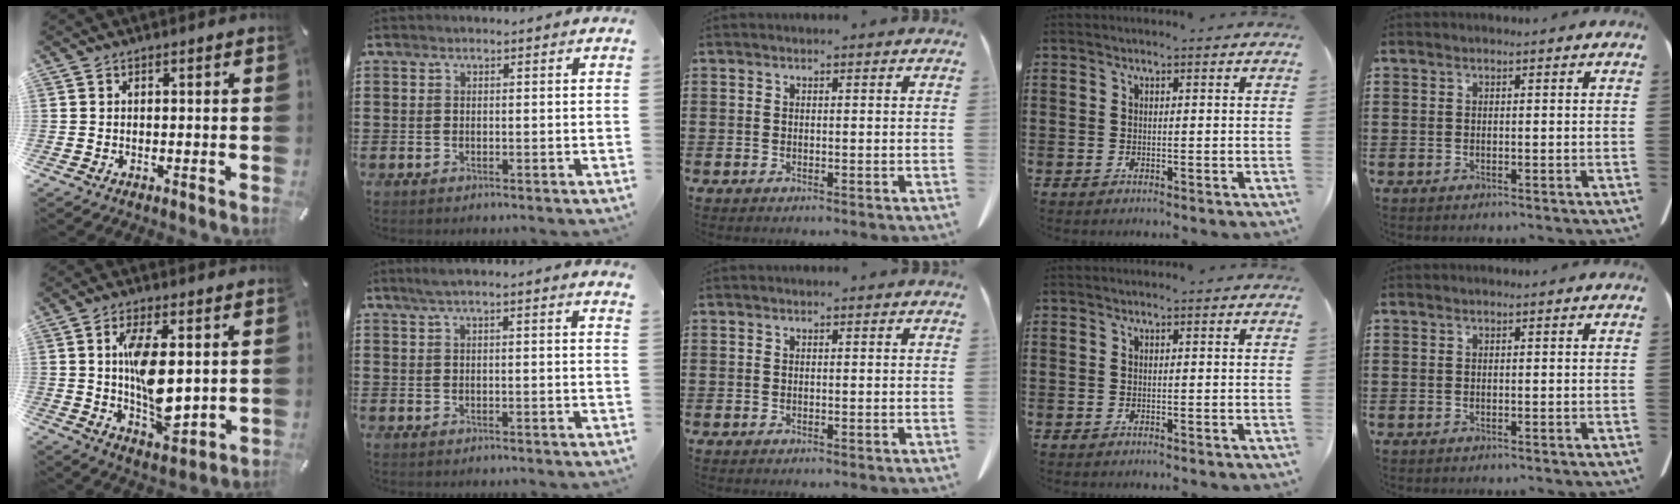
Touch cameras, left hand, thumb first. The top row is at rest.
{"thumb": {"total": 12.3, "force": [1.3, 5.8, 10.7], "torque": [-0.205, -0.016, 0.021]}, "index": {"total": 2.6, "force": [2.1, -0.5, 1.5], "torque": [-0.032, 0.001, 0.039]}}